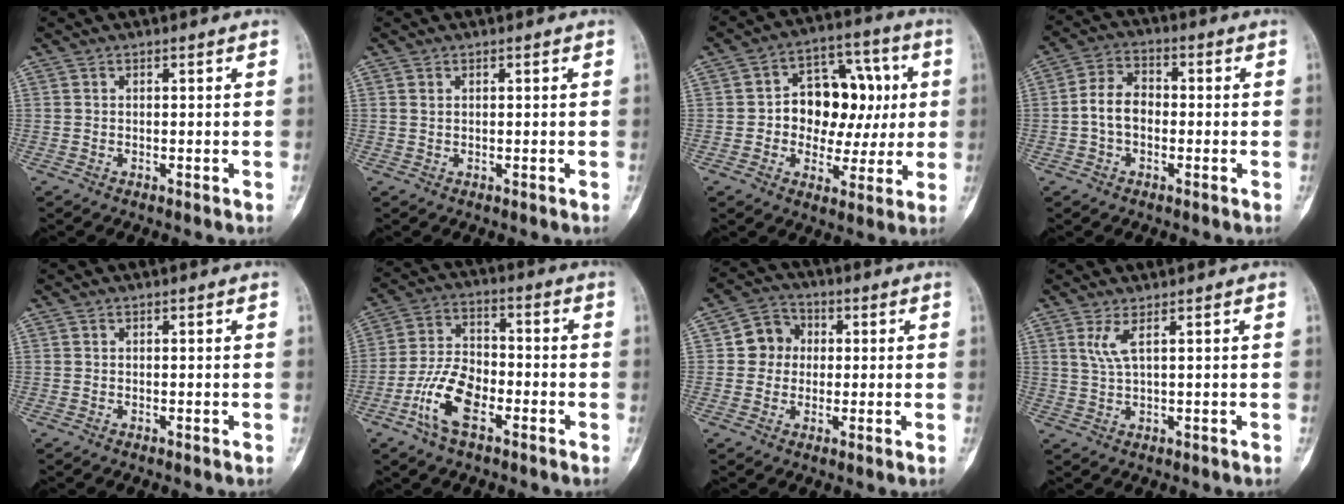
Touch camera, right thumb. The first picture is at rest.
{"total": 0.6, "force": [0.2, 0.3, 0.4], "torque": [-0.013, 0.004, 0.005]}
{"total": 15.6, "force": [1.1, 11.1, 10.9], "torque": [-0.099, 0.033, 0.016]}
{"total": 6.9, "force": [-1.0, 4.9, 4.9], "torque": [-0.081, 0.025, -0.027]}
{"total": 0.0}
{"total": 10.7, "force": [-4.8, 5.5, 7.9], "torque": [-0.151, 0.026, -0.094]}
{"total": 6.5, "force": [0.5, 6.0, 2.4], "torque": [-0.006, 0.011, -0.002]}
{"total": 3.3, "force": [1.5, 0.4, 2.9], "torque": [-0.072, -0.009, 0.041]}